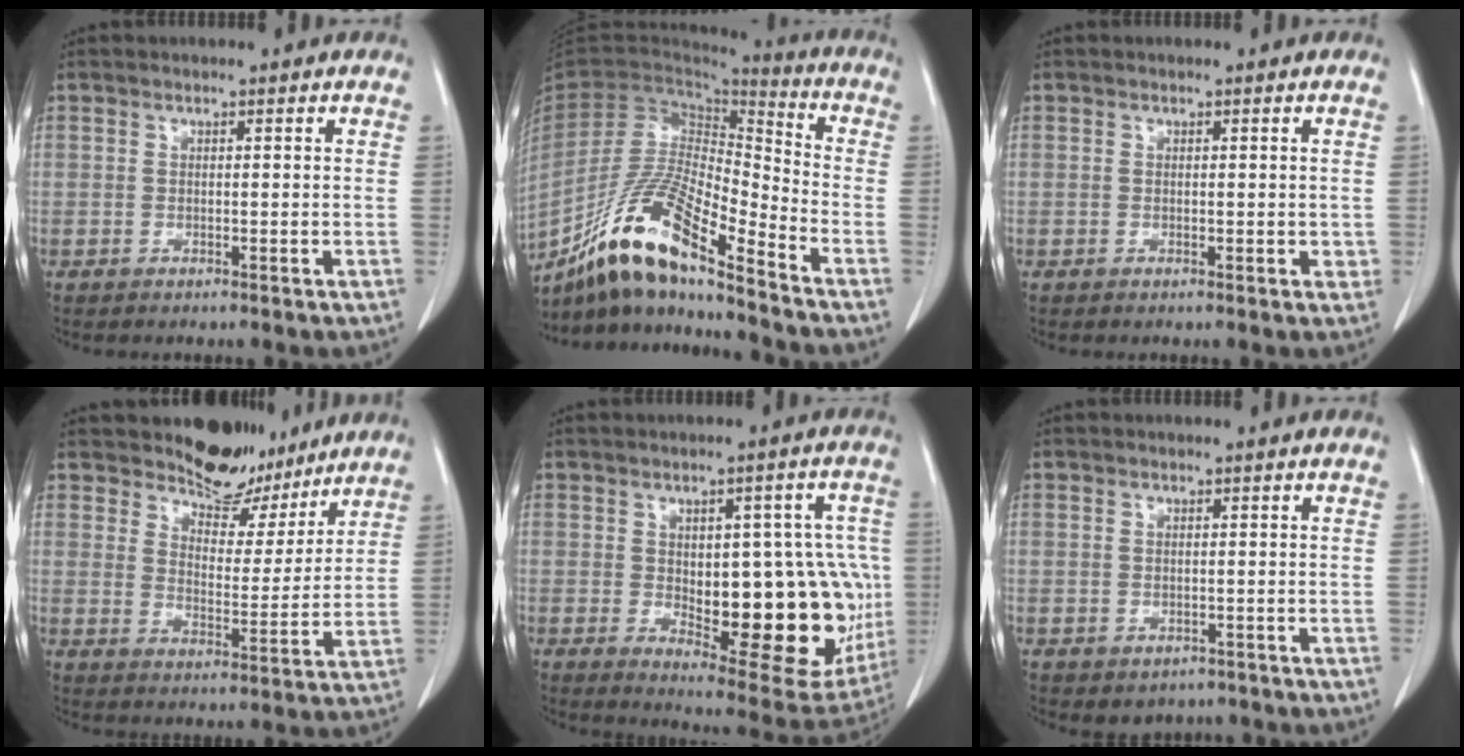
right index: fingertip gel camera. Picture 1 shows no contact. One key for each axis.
{"total": 17.8, "fx": -13.2, "fy": 2.3, "fz": 11.8, "tx": -0.228, "ty": -0.010, "tz": -0.246}
{"total": 1.1, "fx": 0.0, "fy": 0.7, "fz": 0.9, "tx": -0.008, "ty": -0.001, "tz": 0.001}
{"total": 9.2, "fx": 7.9, "fy": 4.0, "fz": 2.3, "tx": -0.027, "ty": -0.011, "tz": 0.121}
{"total": 19.3, "fx": -1.8, "fy": 7.8, "fz": 17.6, "tx": -0.195, "ty": 0.012, "tz": 0.006}
{"total": 2.7, "fx": -1.6, "fy": 2.1, "fz": 0.5, "tx": -0.003, "ty": 0.004, "tz": -0.018}